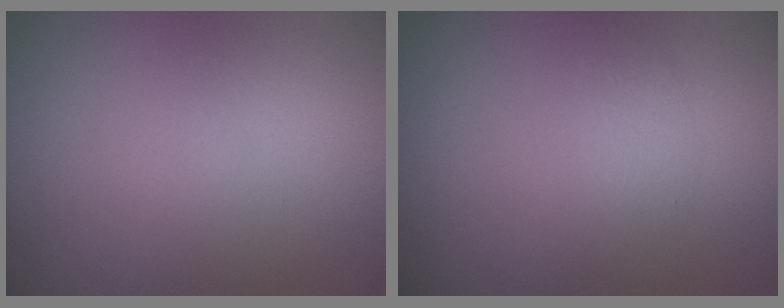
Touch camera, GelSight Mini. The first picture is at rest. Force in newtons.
{"total": 1.1, "press": 1.1, "slide": 0.0}